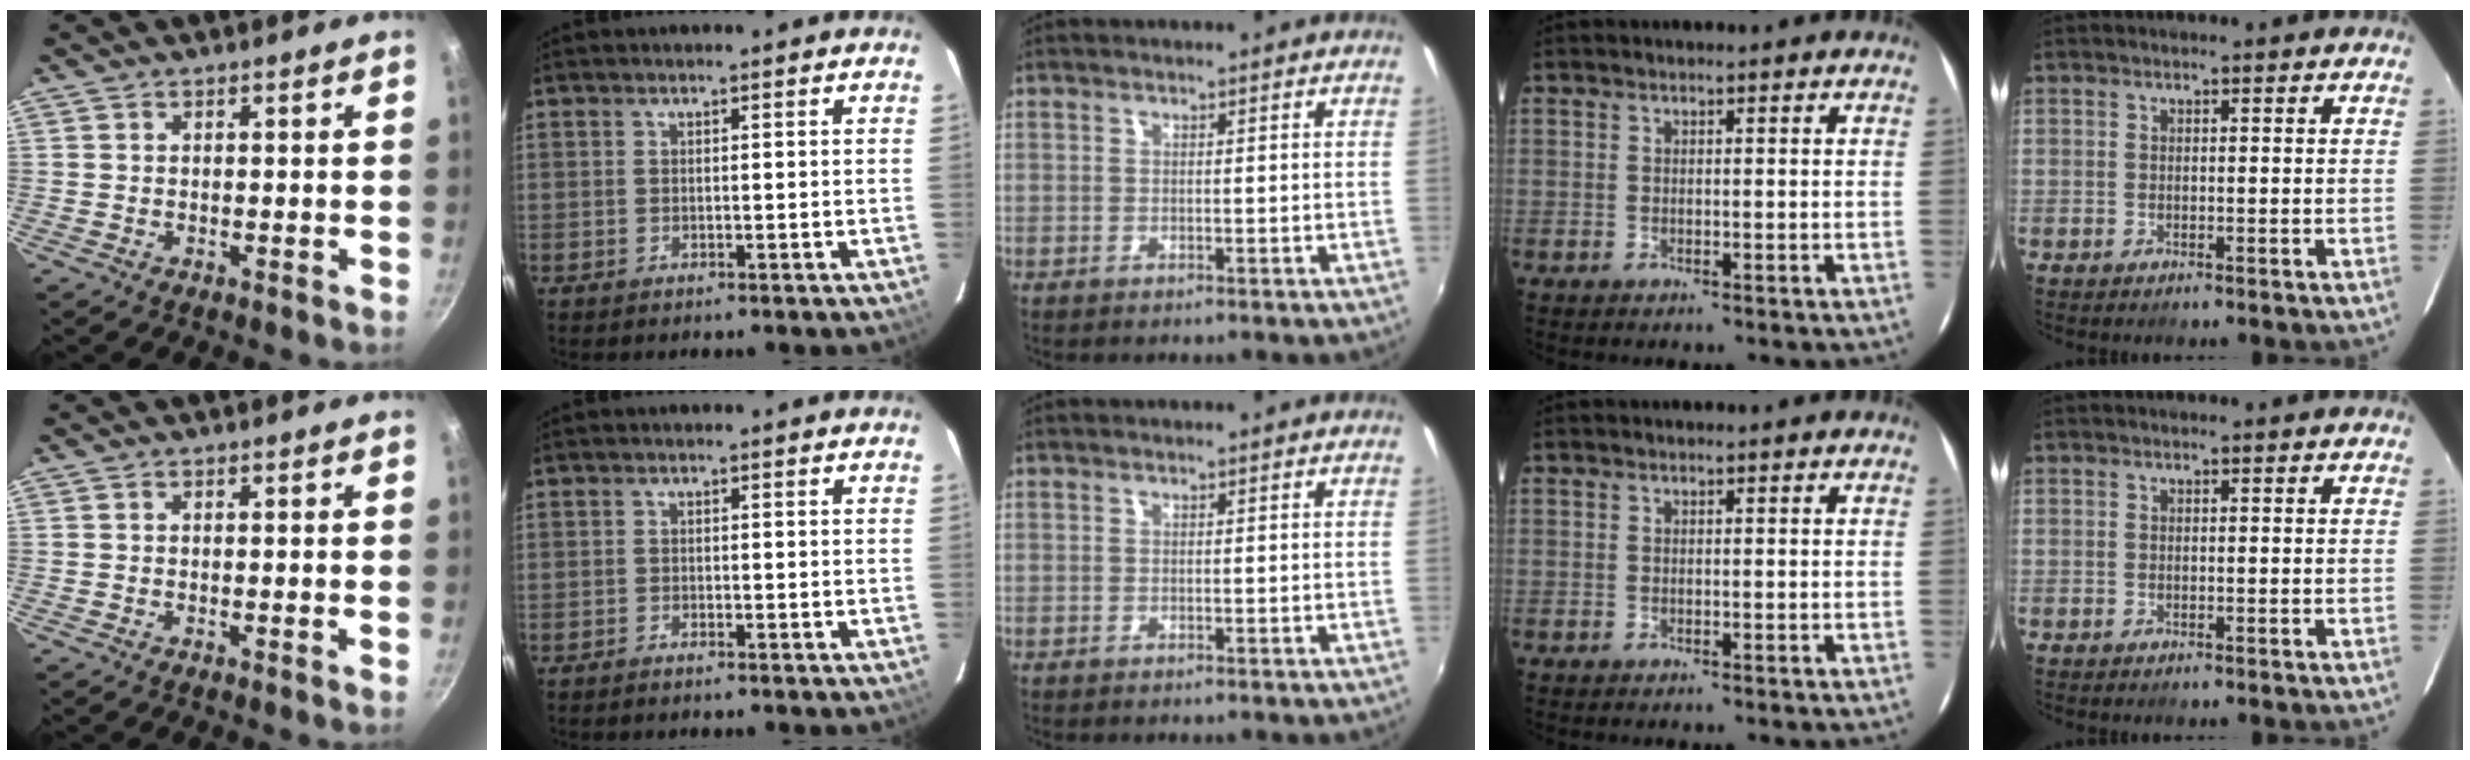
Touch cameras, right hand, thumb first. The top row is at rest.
{"thumb": {"total": 0.6, "force": [-0.2, -0.1, 0.5], "torque": [-0.010, 0.000, -0.005]}, "index": {"total": 0.9, "force": [-0.9, 0.2, 0.2], "torque": [-0.012, 0.000, -0.019]}}